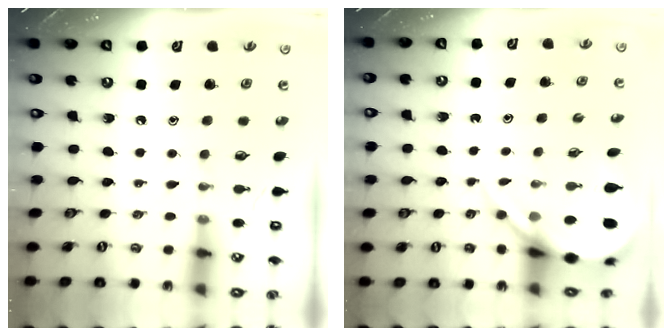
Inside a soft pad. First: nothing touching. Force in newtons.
{"total": 8.2, "press": 8.2, "slide": 0.9}